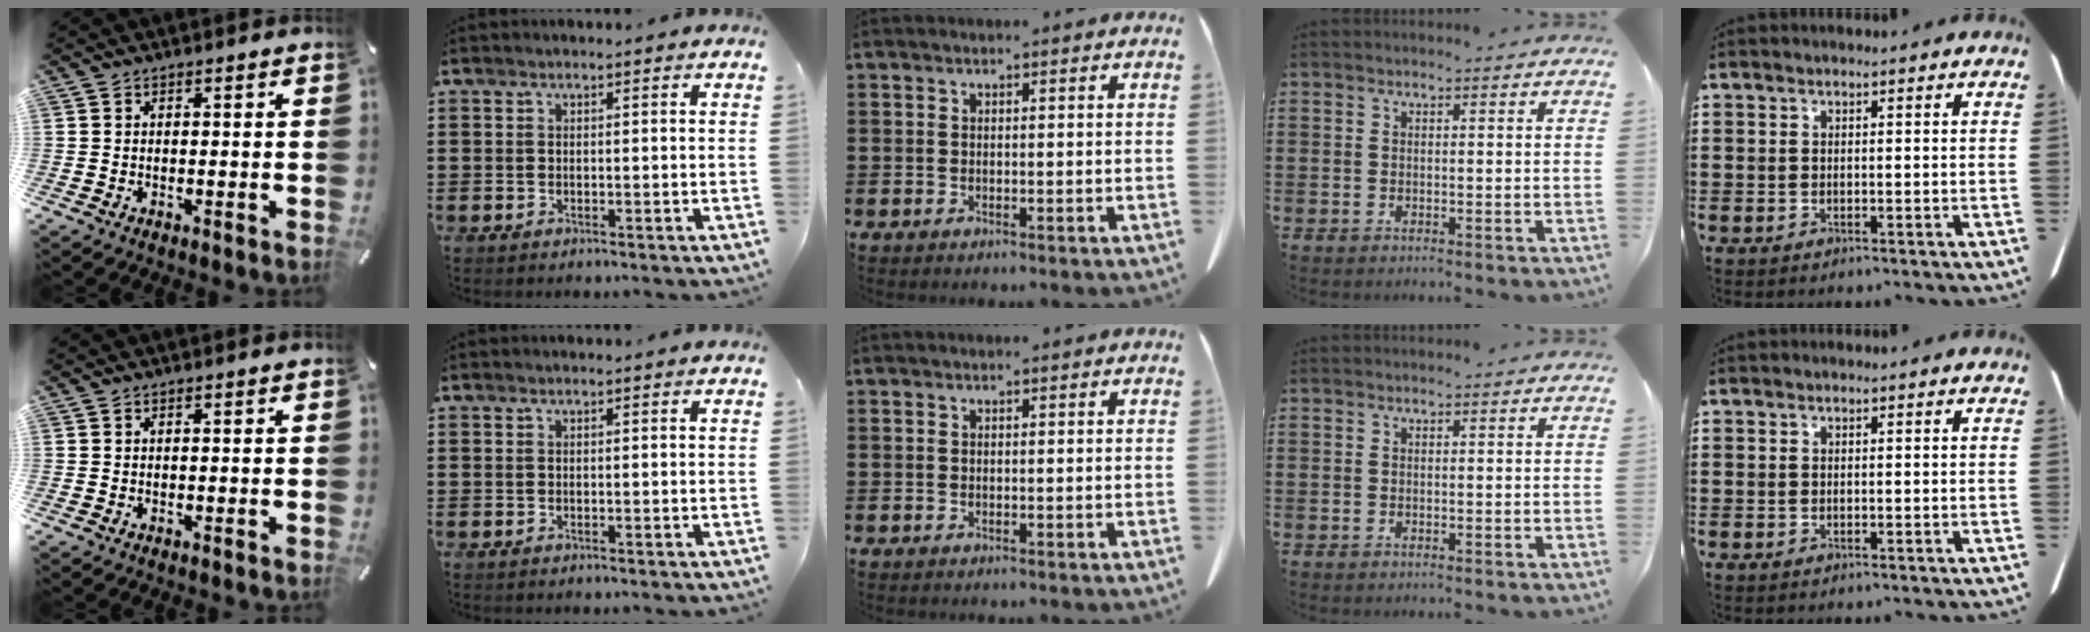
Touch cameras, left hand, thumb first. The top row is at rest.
{}